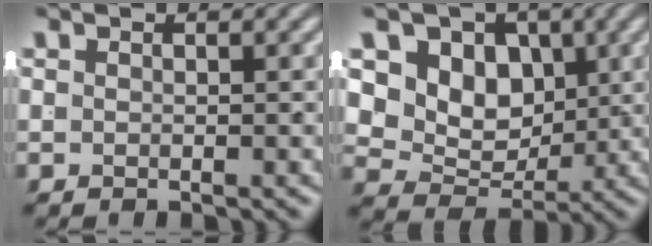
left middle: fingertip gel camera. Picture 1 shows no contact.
{"total": 12.1, "force": [1.1, 10.1, 6.5], "torque": [-0.125, -0.028, 0.019]}